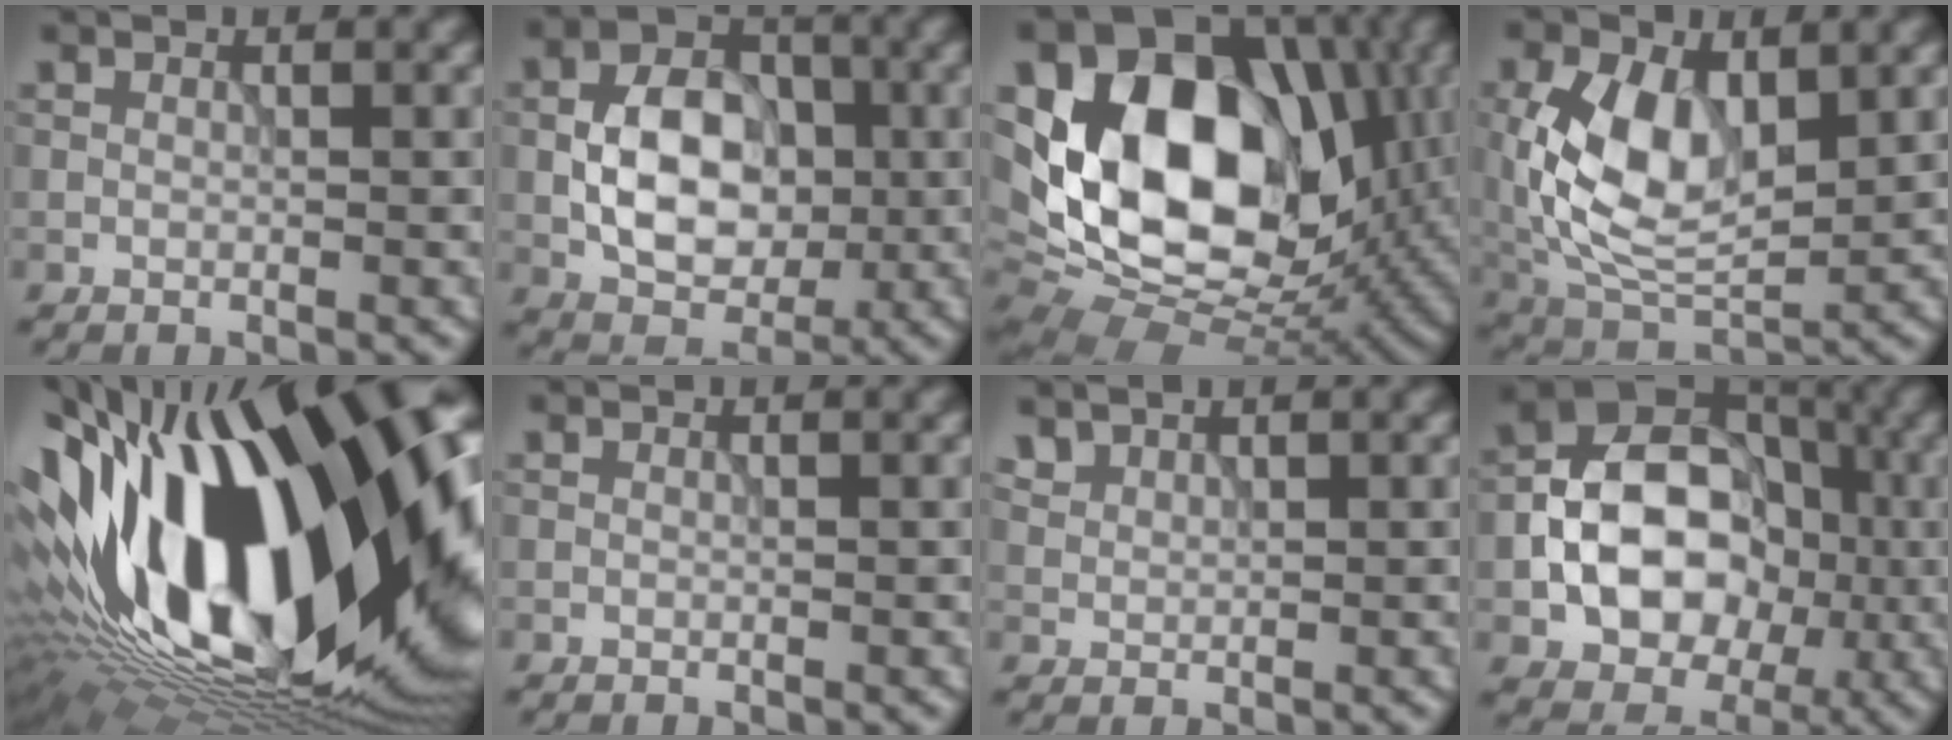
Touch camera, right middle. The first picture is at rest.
{"total": 7.0, "force": [-0.9, 4.9, 5.0], "torque": [-0.079, 0.004, -0.014]}
{"total": 17.3, "force": [0.8, 12.3, 12.1], "torque": [-0.208, 0.001, 0.006]}
{"total": 8.5, "force": [1.0, 4.9, 6.9], "torque": [-0.149, -0.004, 0.020]}
{"total": 21.0, "force": [0.4, 11.2, 17.8], "torque": [-0.321, -0.007, -0.007]}
{"total": 0.0}
{"total": 1.5, "force": [1.3, 0.7, 0.4], "torque": [-0.016, 0.002, 0.038]}
{"total": 10.7, "force": [-1.8, 8.2, 6.6], "torque": [-0.095, 0.006, -0.043]}